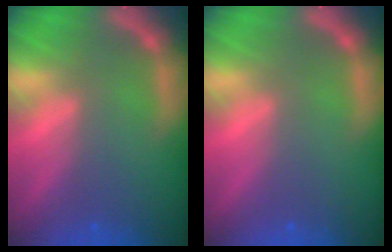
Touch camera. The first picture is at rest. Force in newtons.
{"total": 0.0}